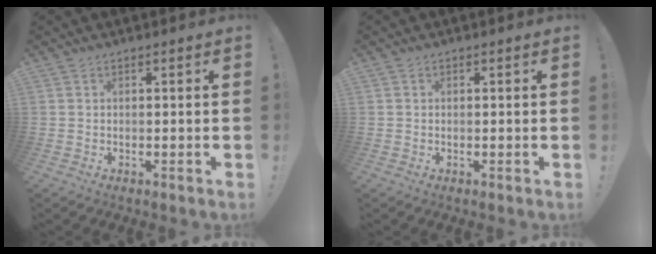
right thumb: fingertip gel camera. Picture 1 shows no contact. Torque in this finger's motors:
{"motor_torque": [-0.44, 0.16, 0.17, 0.06, -0.03]}